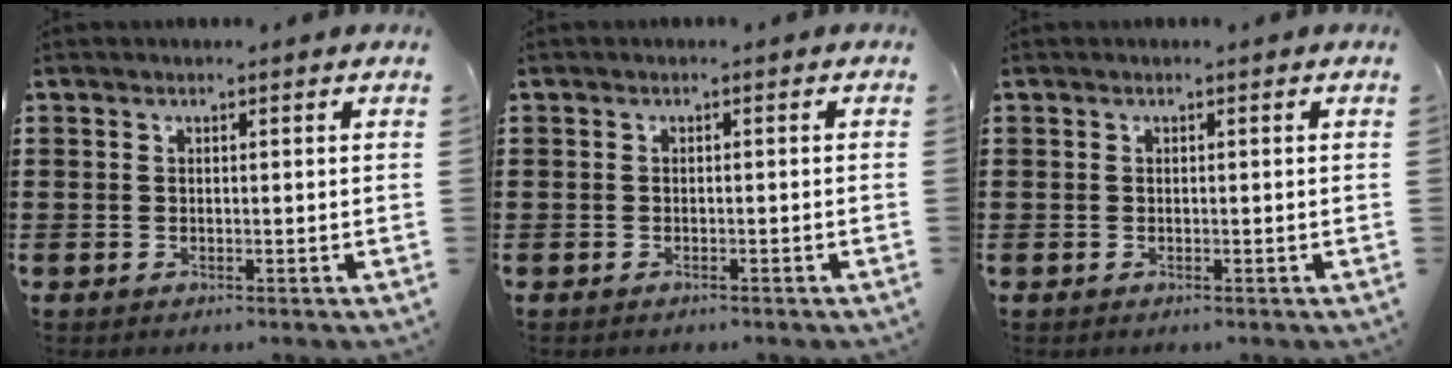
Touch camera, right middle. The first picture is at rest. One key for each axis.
{"total": 0.5, "fx": -0.5, "fy": 0.0, "fz": 0.1, "tx": -0.004, "ty": -0.003, "tz": -0.009}
{"total": 0.0}